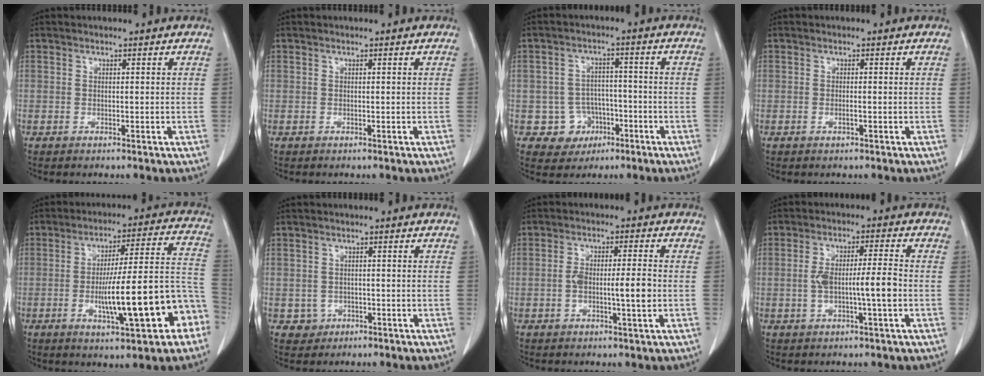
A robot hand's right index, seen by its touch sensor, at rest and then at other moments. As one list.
[{"total": 0.0}, {"total": 5.8, "force": [-2.2, 5.3, 0.5], "torque": [0.003, 0.015, -0.028]}, {"total": 0.7, "force": [-0.2, 0.0, 0.6], "torque": [-0.015, -0.001, -0.002]}, {"total": 17.2, "force": [-5.9, 2.7, 15.9], "torque": [-0.211, 0.026, -0.077]}, {"total": 2.5, "force": [-0.8, 2.4, 0.0], "torque": [0.008, 0.011, -0.009]}, {"total": 5.9, "force": [-1.0, 0.9, 5.7], "torque": [-0.110, 0.007, -0.016]}, {"total": 6.9, "force": [-1.2, 0.6, 6.8], "torque": [-0.130, 0.011, -0.020]}]